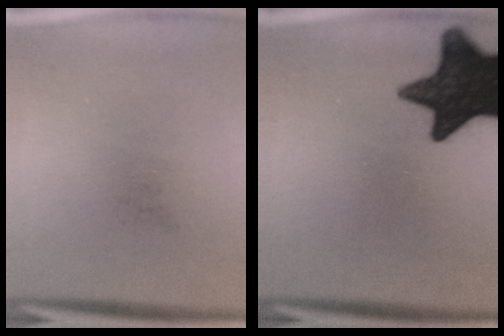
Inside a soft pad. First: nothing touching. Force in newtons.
{"total": 16.3}